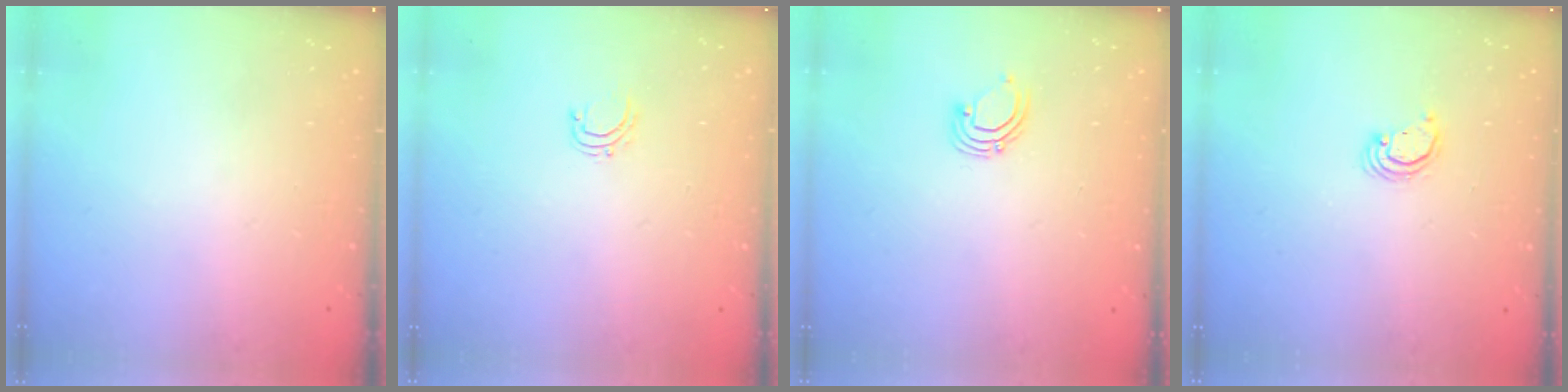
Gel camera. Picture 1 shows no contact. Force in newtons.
{"total": 4.4, "press": 4.4, "slide": 0.3}
{"total": 3.4, "press": 3.4, "slide": 0.3}
{"total": 2.7, "press": 2.7, "slide": 0.1}